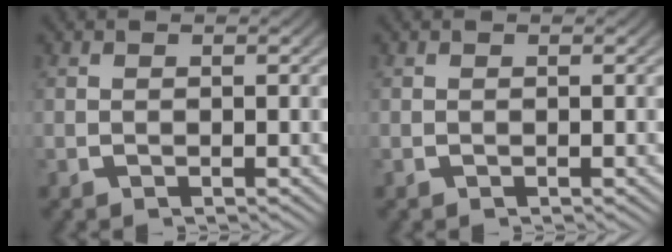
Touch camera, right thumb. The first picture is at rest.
{"total": 0.0}